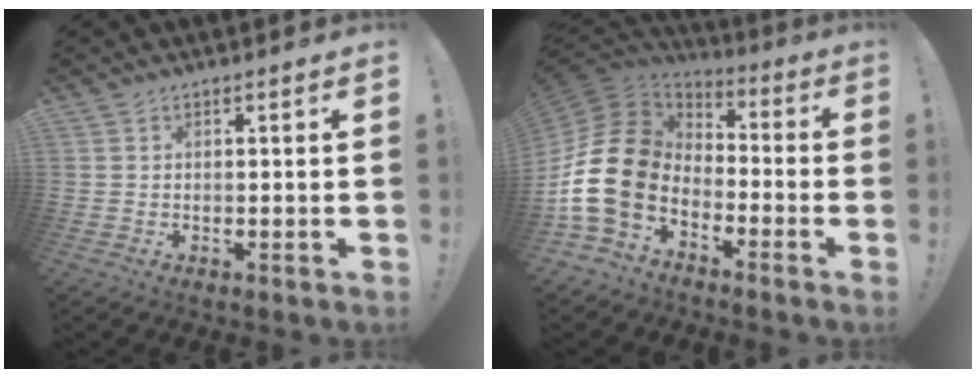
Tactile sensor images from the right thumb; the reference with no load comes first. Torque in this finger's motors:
{"motor_torque": [2.46, 2.55, 1.91, -0.86, 0.60]}